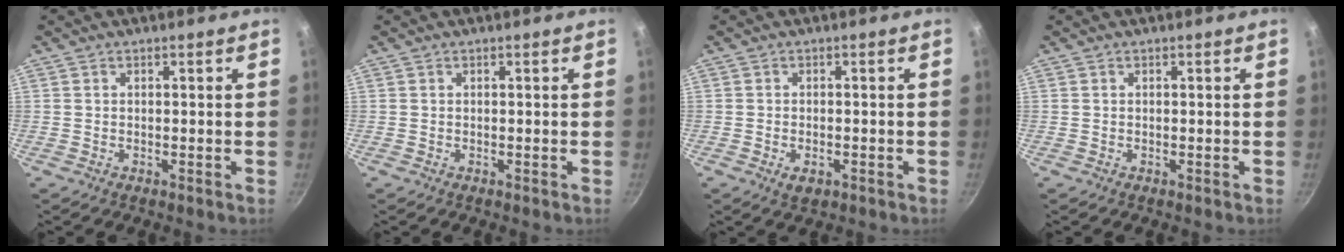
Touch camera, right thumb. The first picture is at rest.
{"total": 0.0}
{"total": 2.8, "force": [-1.2, 1.6, 2.0], "torque": [-0.031, 0.002, -0.016]}
{"total": 0.0}